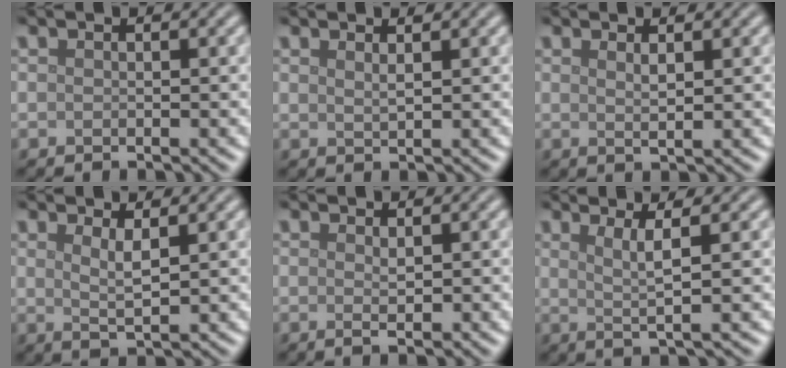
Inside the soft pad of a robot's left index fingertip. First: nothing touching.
{"total": 1.0, "force": [0.8, 0.2, 0.6], "torque": [-0.006, 0.000, 0.013]}
{"total": 1.4, "force": [0.7, 0.3, 1.2], "torque": [-0.018, 0.000, 0.010]}
{"total": 2.1, "force": [1.0, 0.5, 1.8], "torque": [-0.030, -0.007, 0.019]}
{"total": 1.1, "force": [0.1, 0.1, 1.1], "torque": [-0.020, -0.003, 0.001]}
{"total": 3.1, "force": [1.1, 0.4, 2.8], "torque": [-0.051, -0.002, 0.021]}